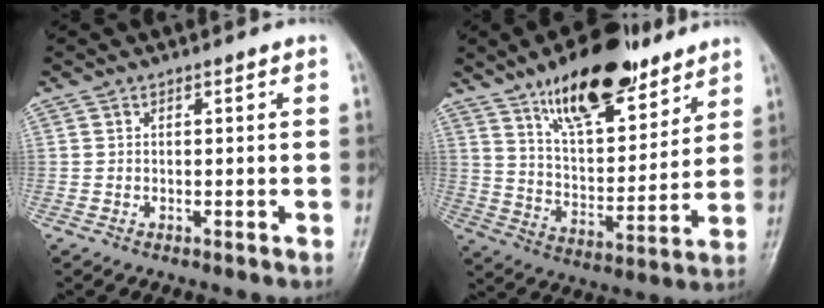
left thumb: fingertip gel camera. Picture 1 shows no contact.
{"total": 19.4, "force": [13.1, 7.7, 12.1], "torque": [-0.147, -0.073, 0.222]}